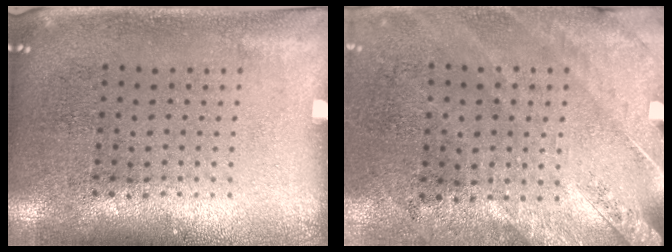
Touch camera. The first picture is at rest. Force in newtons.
{"total": 2.4, "press": 2.0, "slide": 1.3}